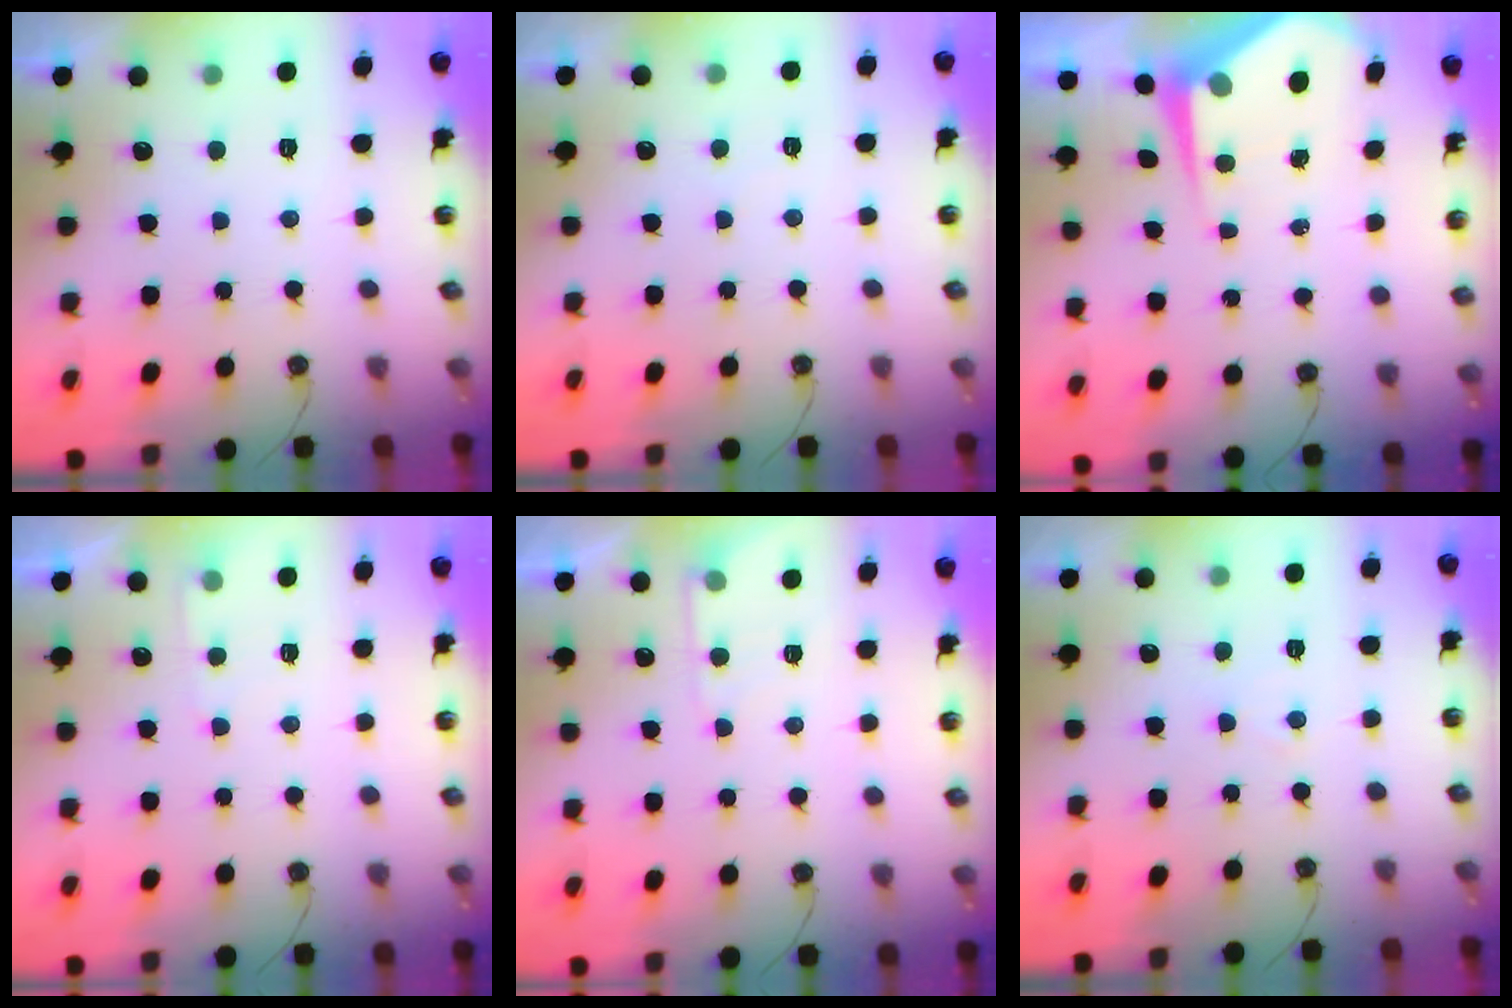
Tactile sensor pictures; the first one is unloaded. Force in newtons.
{"total": 2.8, "press": 2.7, "slide": 0.5}
{"total": 6.6, "press": 6.5, "slide": 0.9}
{"total": 3.7, "press": 3.7, "slide": 0.4}
{"total": 5.5, "press": 5.5, "slide": 0.7}
{"total": 3.7, "press": 3.7, "slide": 0.5}